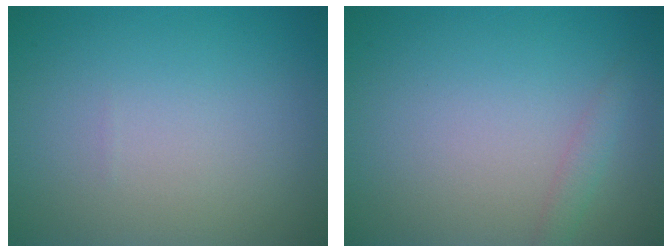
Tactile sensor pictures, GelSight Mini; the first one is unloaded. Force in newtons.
{"total": 1.2, "press": 1.2, "slide": 0.0}